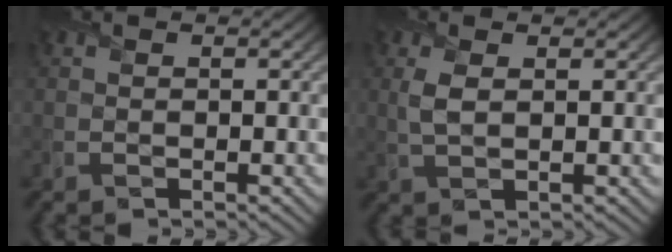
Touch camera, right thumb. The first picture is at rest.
{"total": 2.3, "force": [0.7, 1.0, 1.9], "torque": [-0.052, -0.001, 0.017]}